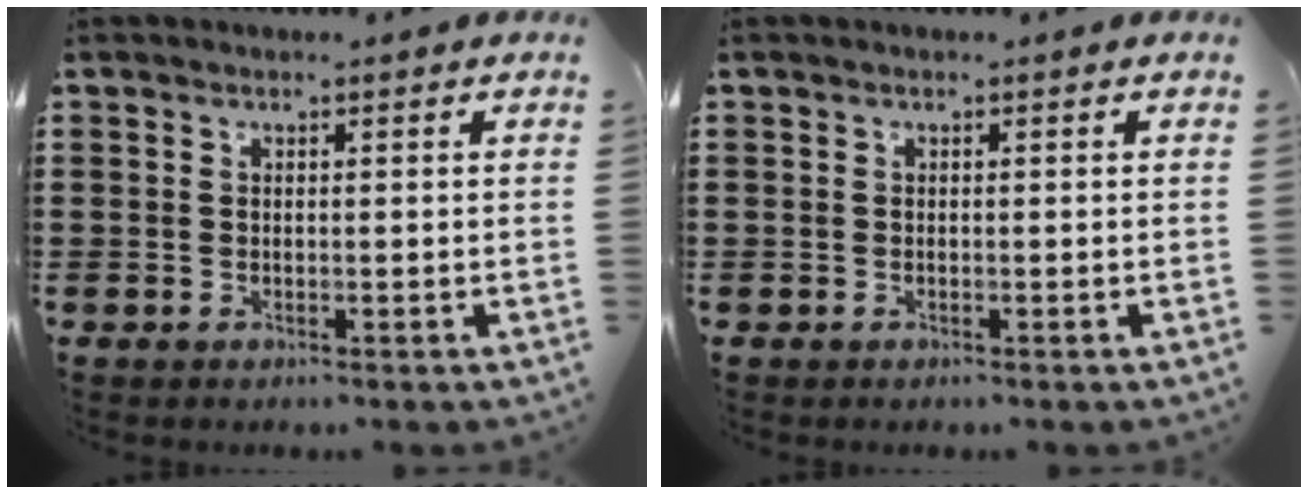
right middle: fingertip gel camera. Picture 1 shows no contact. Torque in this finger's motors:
{"motor_torque": [-1.13, 1.01, 0.02, -0.01]}